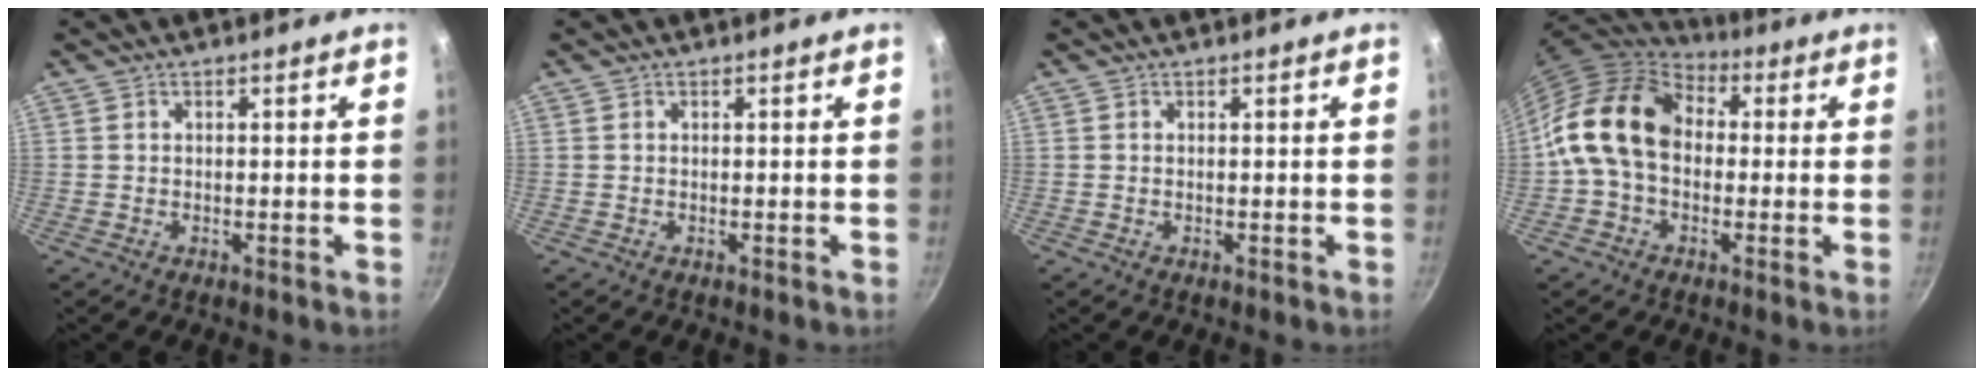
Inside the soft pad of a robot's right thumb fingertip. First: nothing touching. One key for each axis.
{"total": 0.0}
{"total": 0.0}
{"total": 15.6, "fx": 0.7, "fy": 11.3, "fz": 10.6, "tx": -0.167, "ty": 0.033, "tz": -0.005}